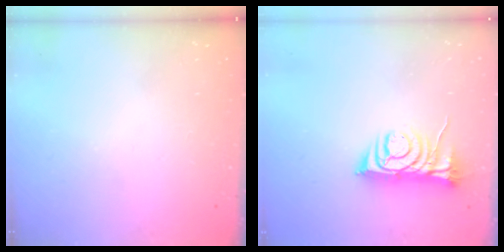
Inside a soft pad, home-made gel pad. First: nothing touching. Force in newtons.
{"total": 8.0, "press": 8.0, "slide": 0.9}